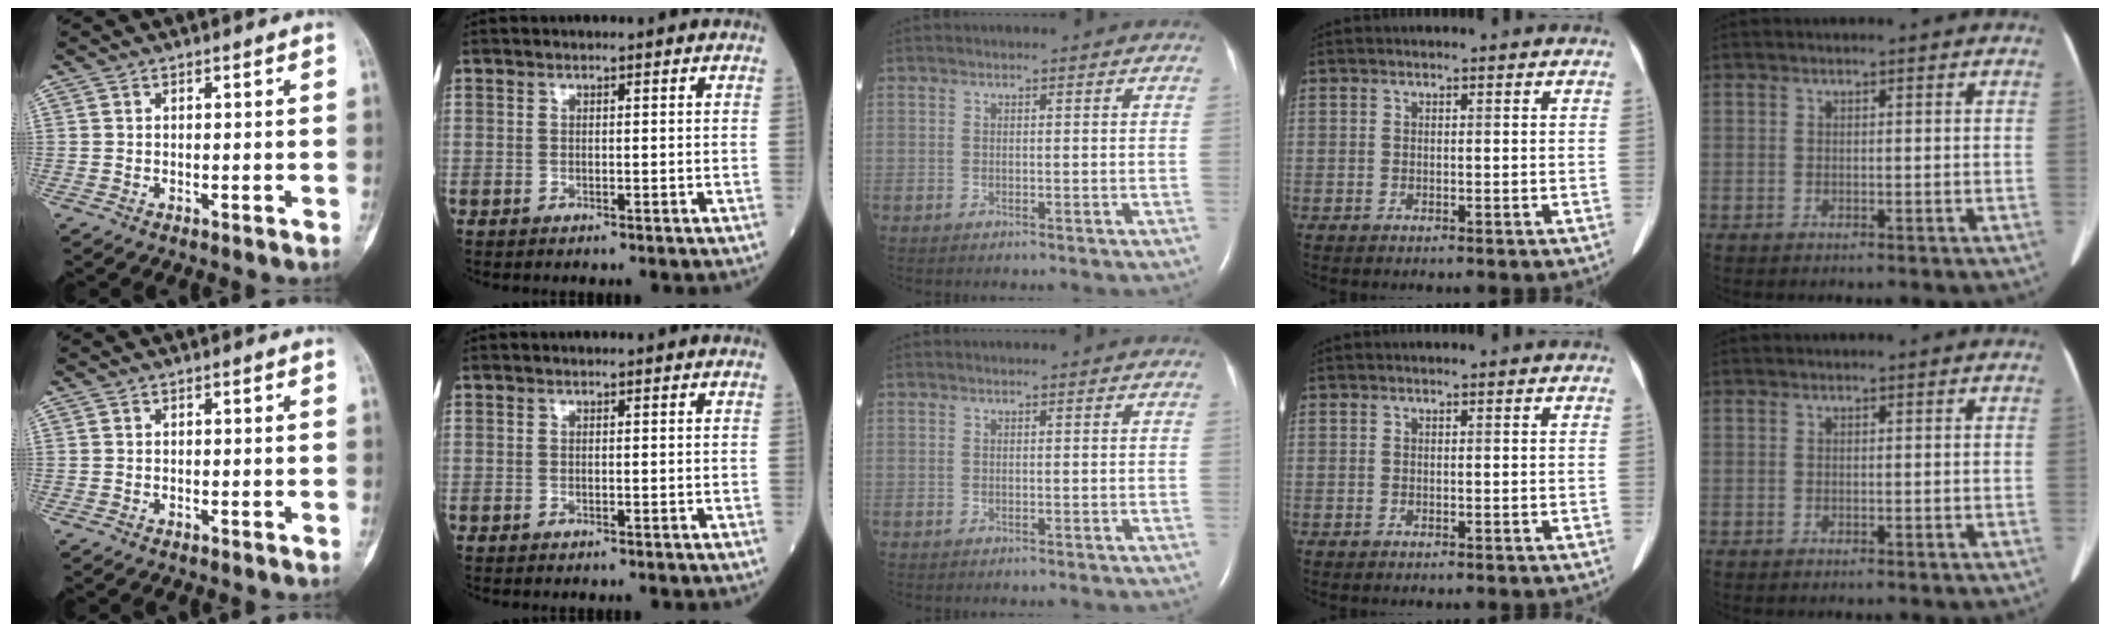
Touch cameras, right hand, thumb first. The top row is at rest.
{}